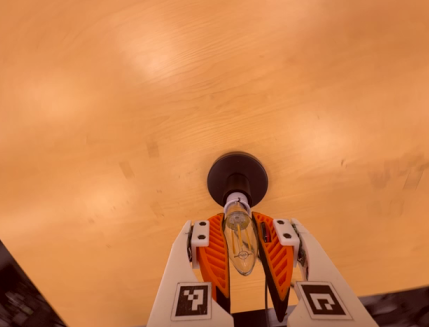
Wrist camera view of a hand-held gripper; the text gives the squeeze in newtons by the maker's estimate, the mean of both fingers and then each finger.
{"total": 19.8, "left": 18.9, "right": 20.6}